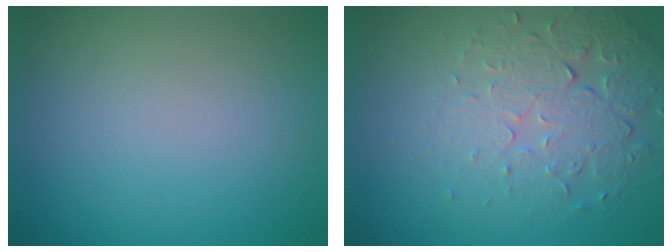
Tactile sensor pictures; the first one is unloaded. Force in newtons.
{"total": 5.3, "press": 3.5, "slide": 3.9}